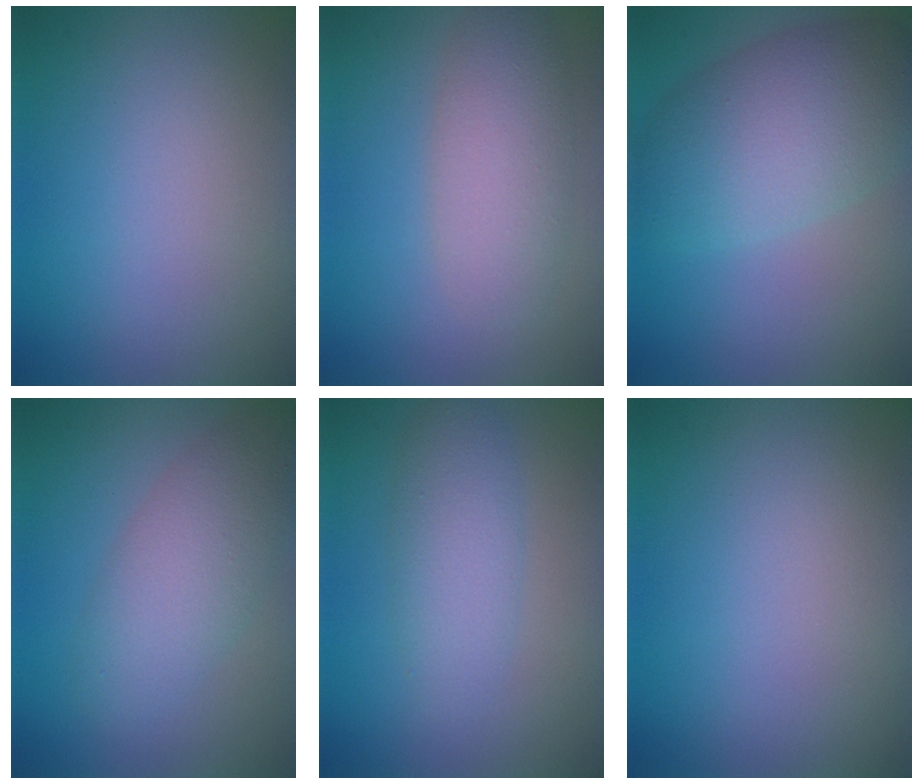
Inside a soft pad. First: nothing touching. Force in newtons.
{"total": 4.3, "press": 4.3, "slide": 0.5}
{"total": 7.5, "press": 7.5, "slide": 0.2}
{"total": 5.0, "press": 5.0, "slide": 0.2}
{"total": 3.4, "press": 3.4, "slide": 0.0}
{"total": 0.0}